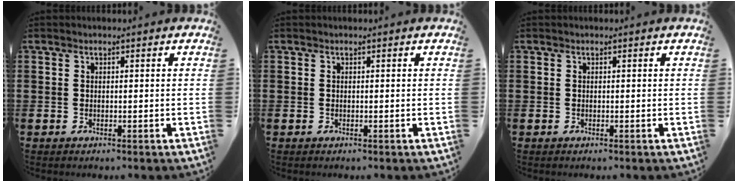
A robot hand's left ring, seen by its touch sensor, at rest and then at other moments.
{"total": 0.0}
{"total": 0.0}